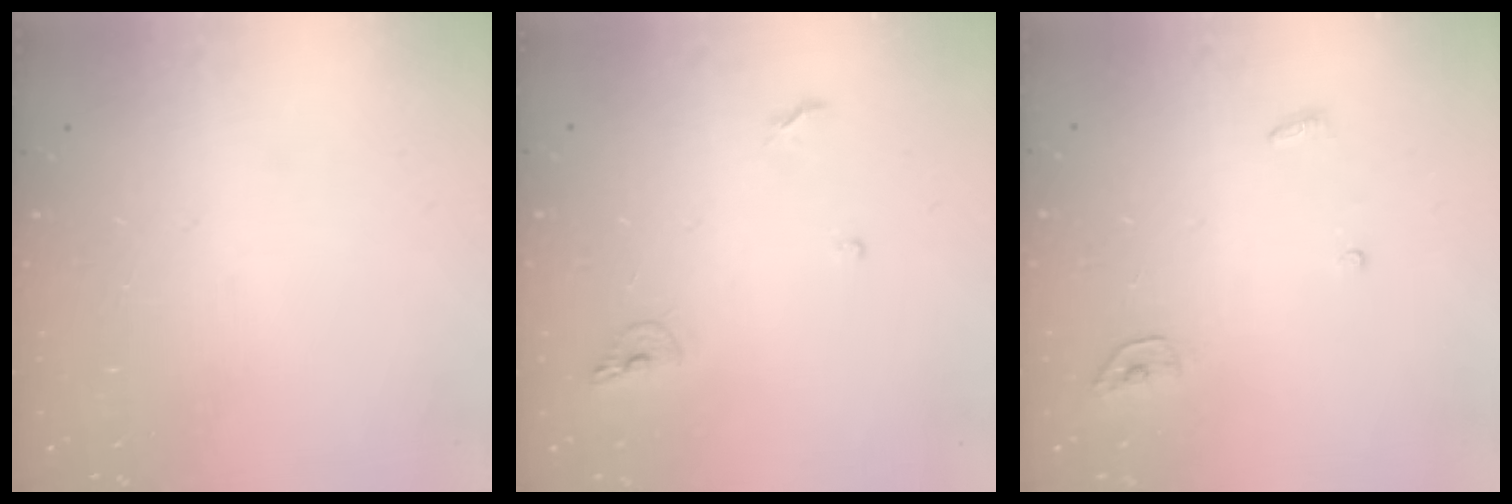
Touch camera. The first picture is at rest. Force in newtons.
{"total": 6.8, "press": 6.6, "slide": 1.2}
{"total": 3.4, "press": 3.4, "slide": 0.3}